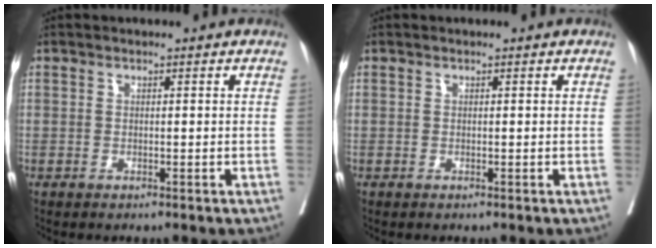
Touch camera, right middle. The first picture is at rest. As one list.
[{"total": 0.0}]